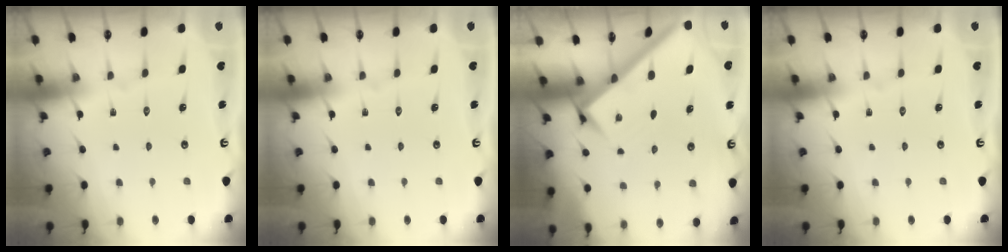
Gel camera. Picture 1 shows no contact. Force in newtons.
{"total": 0.0}
{"total": 2.5, "press": 2.5, "slide": 0.2}
{"total": 0.0}